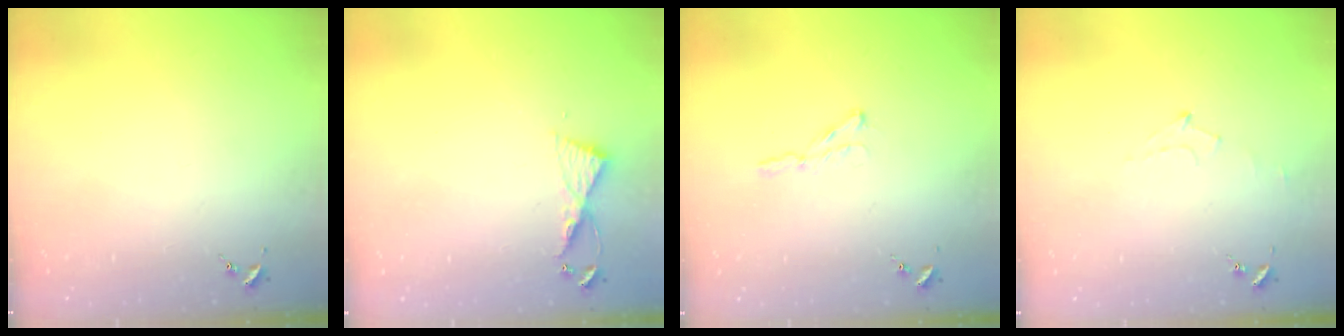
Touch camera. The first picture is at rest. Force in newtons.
{"total": 6.0, "press": 6.0, "slide": 0.6}
{"total": 3.9, "press": 3.8, "slide": 0.5}
{"total": 5.2, "press": 5.2, "slide": 0.6}